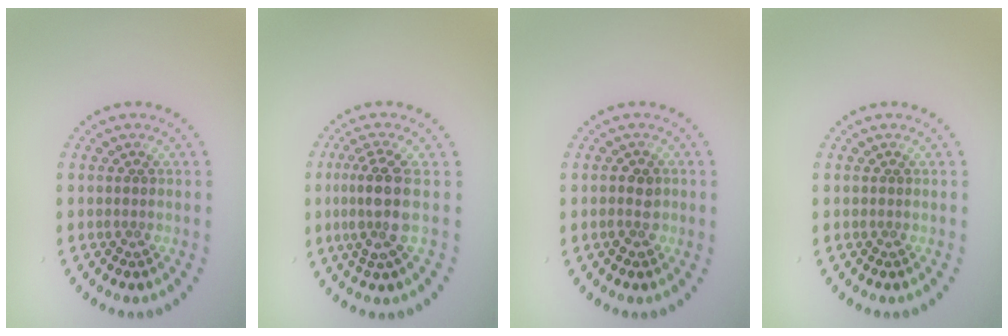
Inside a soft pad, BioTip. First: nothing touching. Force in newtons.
{"total": 3.7, "press": 2.9, "slide": 2.2}
{"total": 1.8, "press": 1.7, "slide": 0.4}
{"total": 0.0}